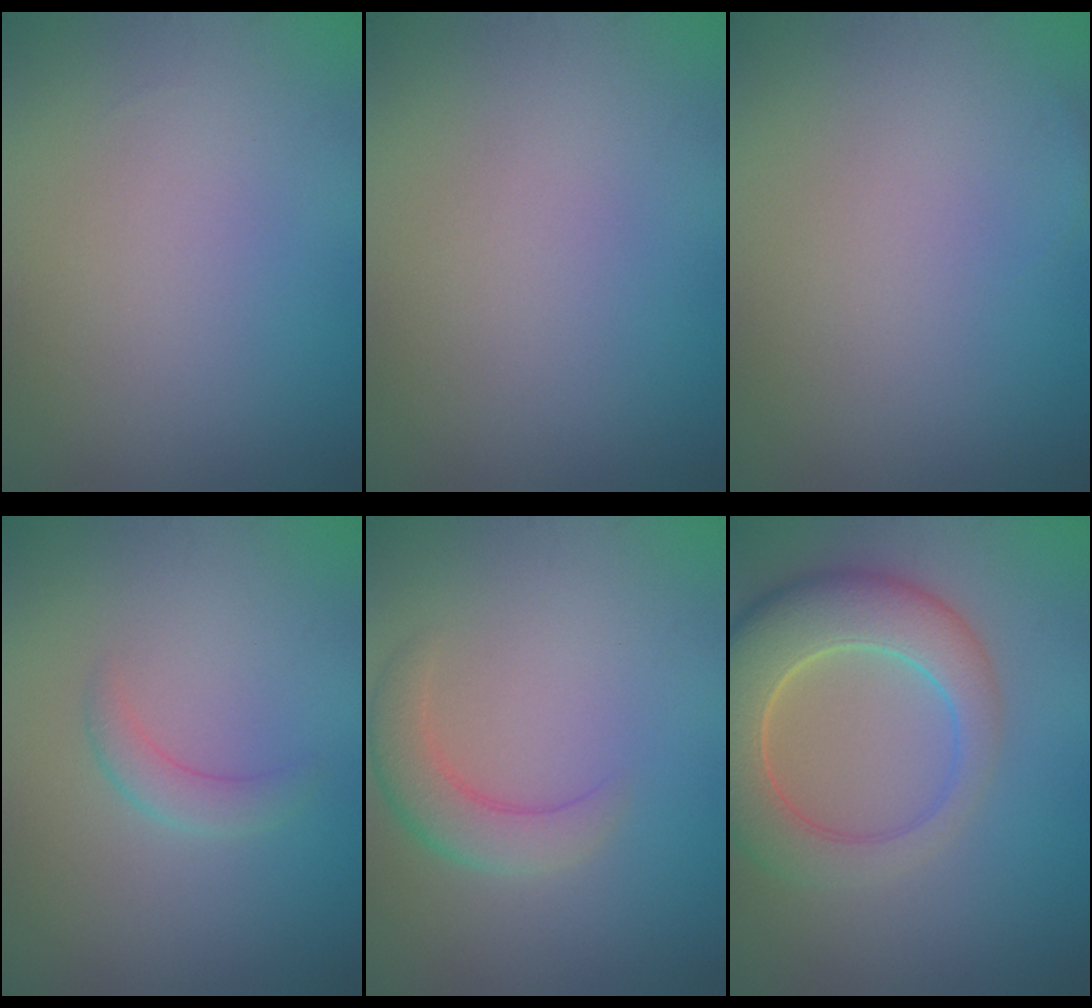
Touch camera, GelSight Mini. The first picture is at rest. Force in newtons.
{"total": 0.0}
{"total": 0.0}
{"total": 1.7, "press": 1.7, "slide": 0.1}
{"total": 3.4, "press": 3.4, "slide": 0.2}
{"total": 8.3, "press": 8.2, "slide": 1.0}